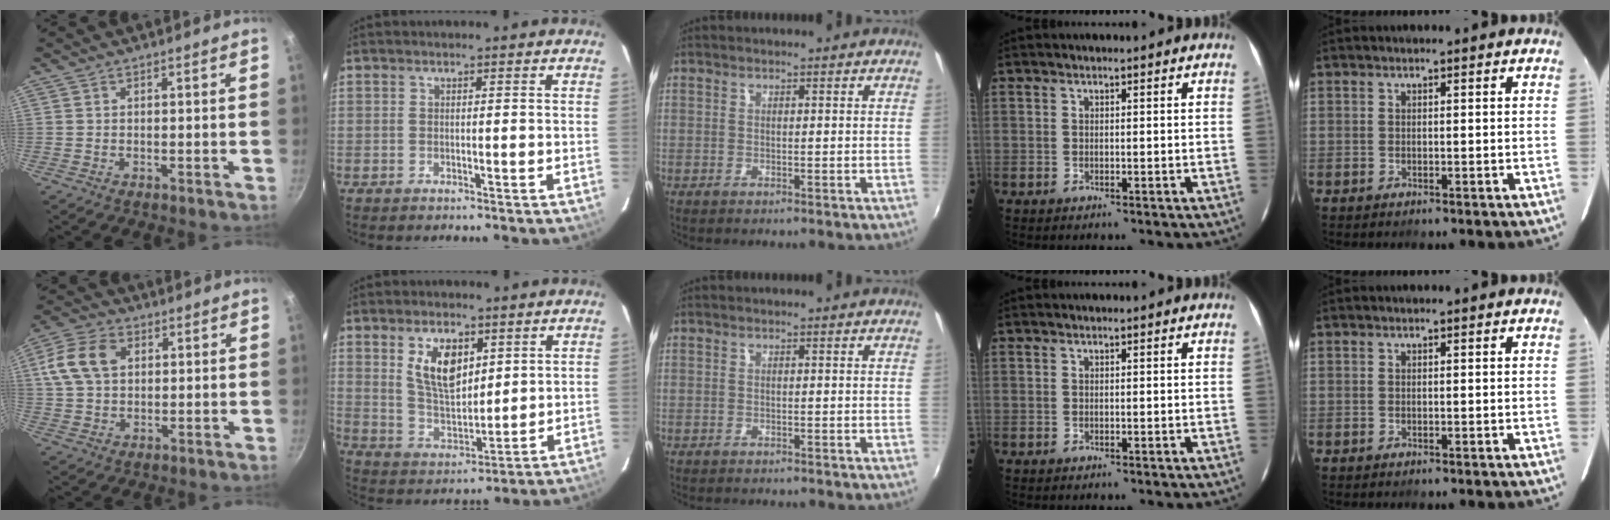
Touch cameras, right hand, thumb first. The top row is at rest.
{"thumb": {"total": 10.4, "force": [2.7, 7.3, 6.9], "torque": [-0.123, 0.008, 0.041]}, "index": {"total": 9.8, "force": [4.2, 5.1, 7.2], "torque": [-0.132, 0.003, 0.091]}, "middle": {"total": 1.4, "force": [-1.4, 0.4, 0.3], "torque": [-0.009, -0.008, -0.021]}}